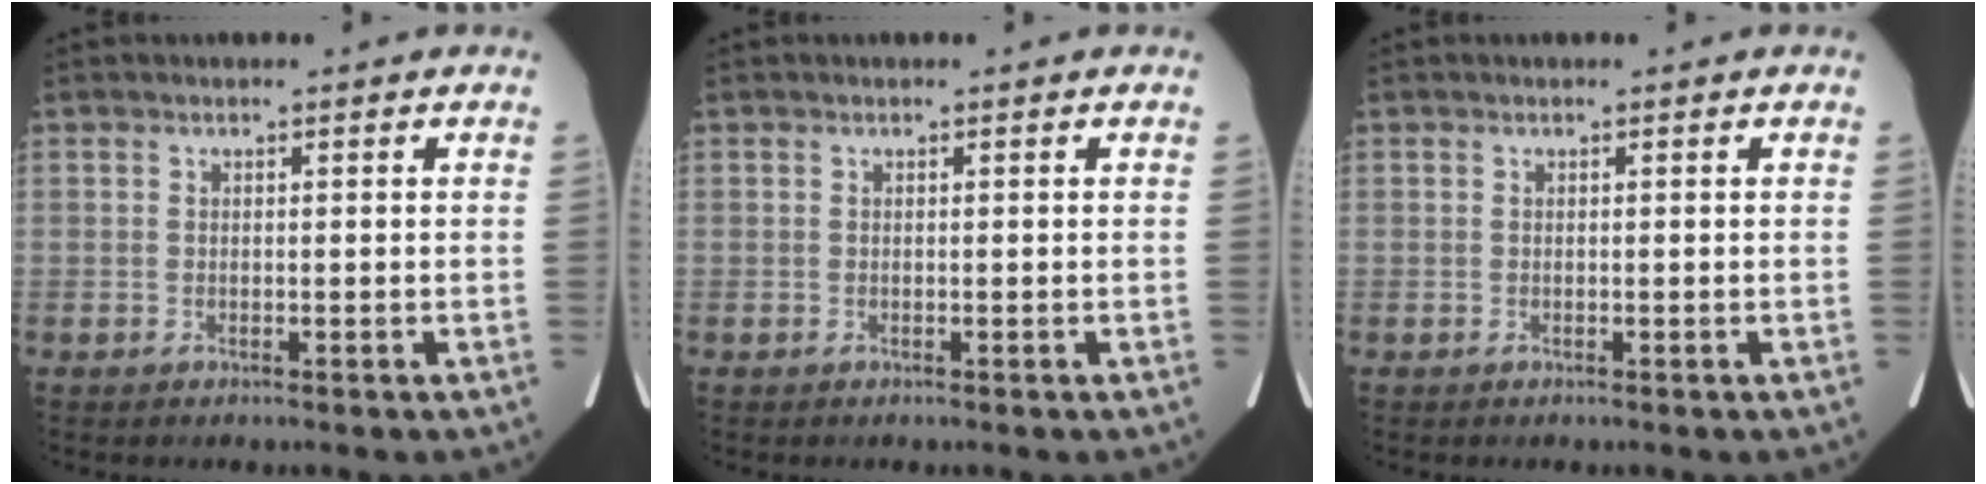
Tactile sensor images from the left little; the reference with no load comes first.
{"total": 0.0}
{"total": 0.0}